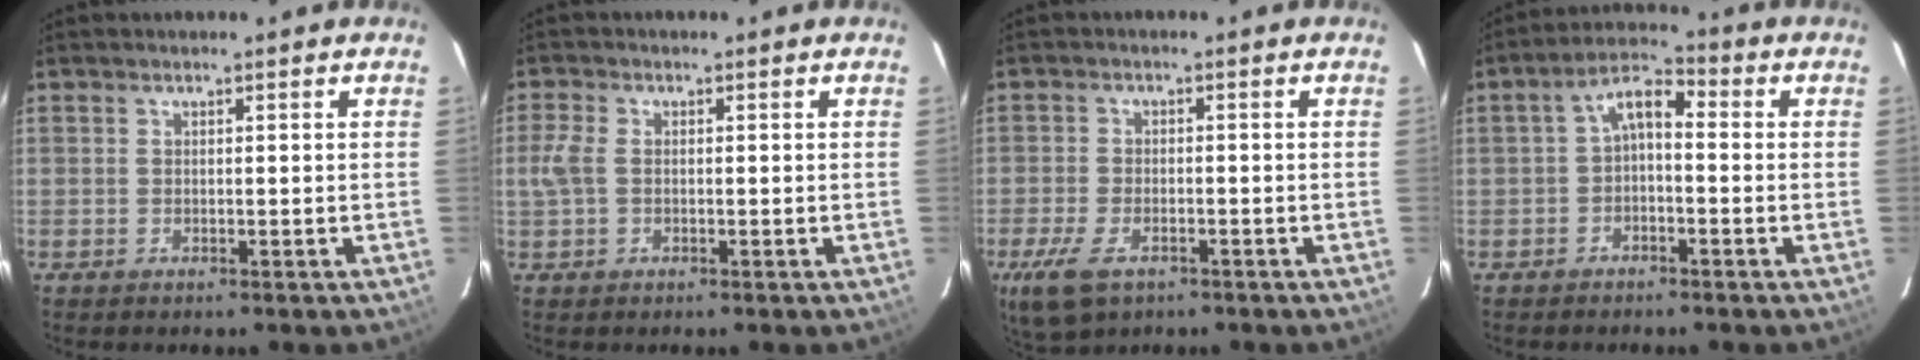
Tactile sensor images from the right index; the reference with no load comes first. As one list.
[{"total": 3.3, "force": [-0.3, 2.2, 2.5], "torque": [-0.063, 0.006, -0.008]}, {"total": 8.7, "force": [-4.9, 4.4, 5.7], "torque": [-0.145, -0.024, -0.089]}, {"total": 4.9, "force": [-1.0, 2.6, 4.0], "torque": [-0.080, 0.022, -0.022]}]